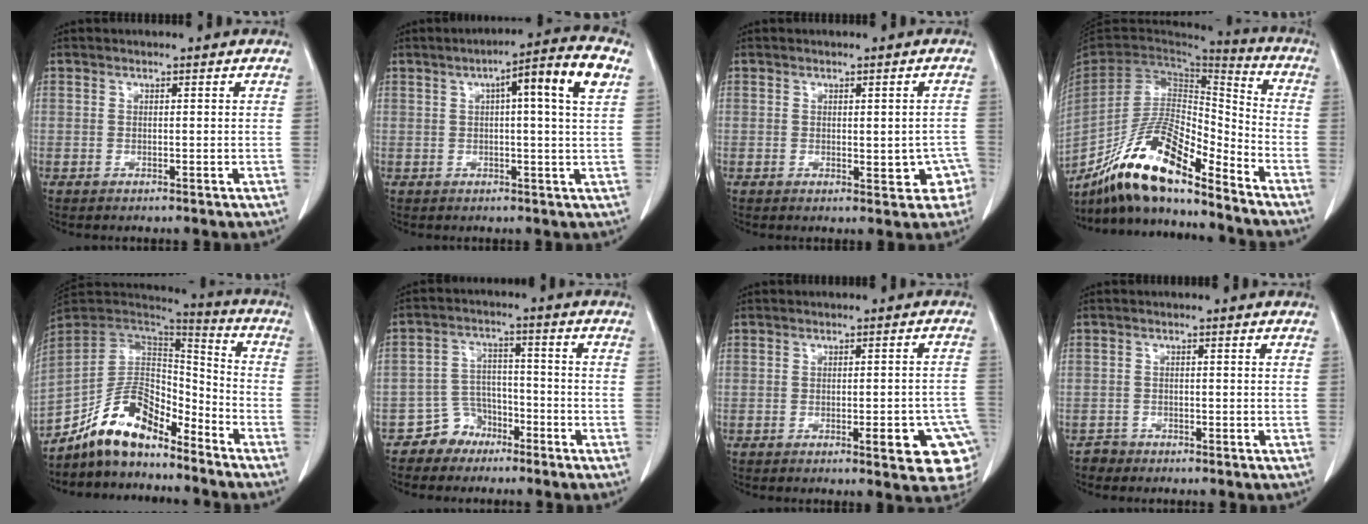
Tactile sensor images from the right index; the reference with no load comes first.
{"total": 9.2, "force": [3.1, -0.2, 8.7], "torque": [-0.131, 0.019, 0.038]}
{"total": 4.3, "force": [-1.4, 1.9, 3.6], "torque": [-0.026, 0.009, -0.012]}
{"total": 17.5, "force": [-13.6, 3.2, 10.5], "torque": [-0.197, 0.002, -0.250]}
{"total": 12.9, "force": [-10.2, 4.9, 6.2], "torque": [-0.109, 0.037, -0.190]}
{"total": 5.4, "force": [-3.9, 3.7, 0.3], "torque": [0.001, 0.013, -0.067]}
{"total": 9.8, "force": [-4.5, 2.1, 8.4], "torque": [-0.051, 0.012, -0.052]}
{"total": 1.6, "force": [-1.2, 0.9, -0.6], "torque": [0.006, 0.004, -0.027]}